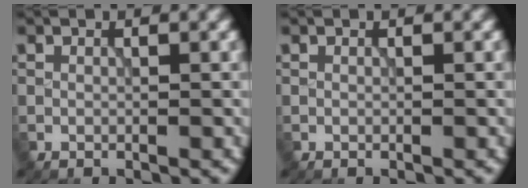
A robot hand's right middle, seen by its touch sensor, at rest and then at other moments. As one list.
[{"total": 0.0}]